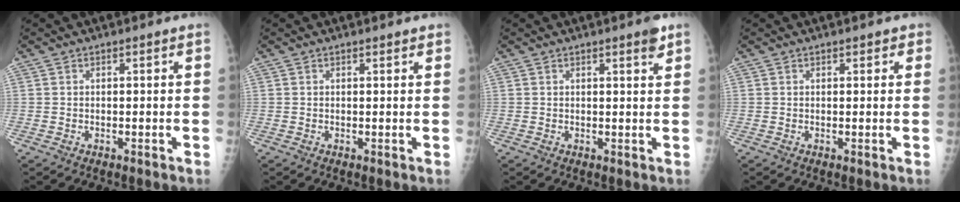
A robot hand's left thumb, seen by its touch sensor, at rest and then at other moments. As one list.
[{"total": 1.1, "force": [0.9, 0.3, 0.6], "torque": [-0.006, 0.000, 0.010]}, {"total": 2.2, "force": [1.5, 0.2, 1.6], "torque": [-0.021, -0.009, 0.018]}, {"total": 1.6, "force": [1.0, 0.8, 1.0], "torque": [0.001, 0.000, 0.007]}]